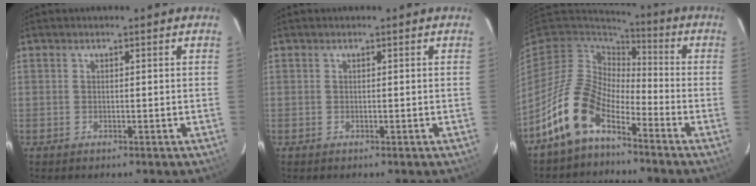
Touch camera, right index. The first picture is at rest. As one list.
[{"total": 0.0}, {"total": 12.5, "force": [-7.7, 6.3, 7.6], "torque": [-0.154, 0.010, -0.155]}]